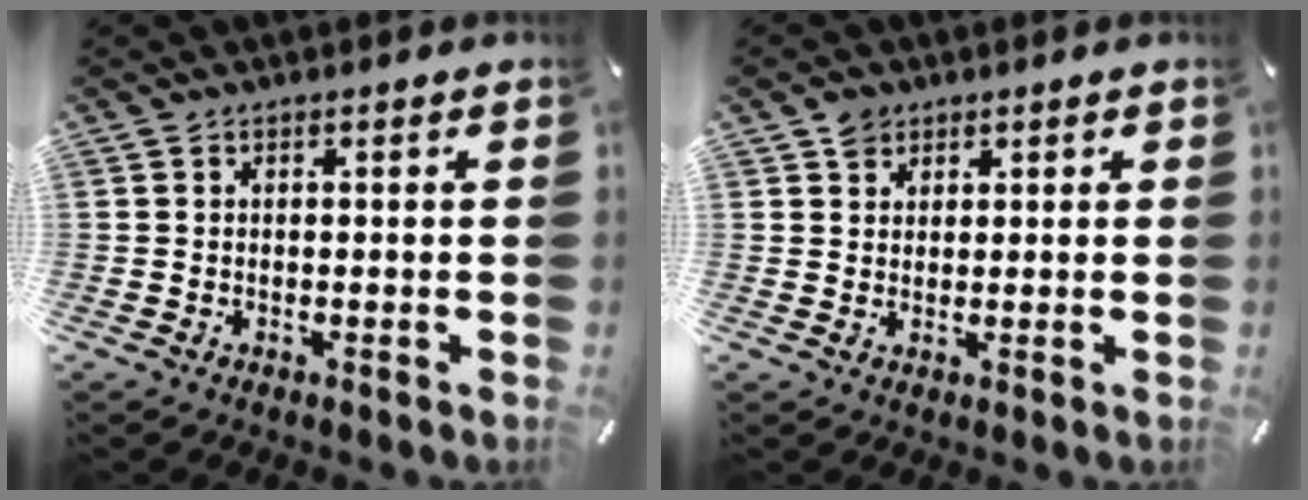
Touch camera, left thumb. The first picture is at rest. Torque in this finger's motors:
{"motor_torque": [0.18, 0.00, 0.00, -0.53, 0.02]}